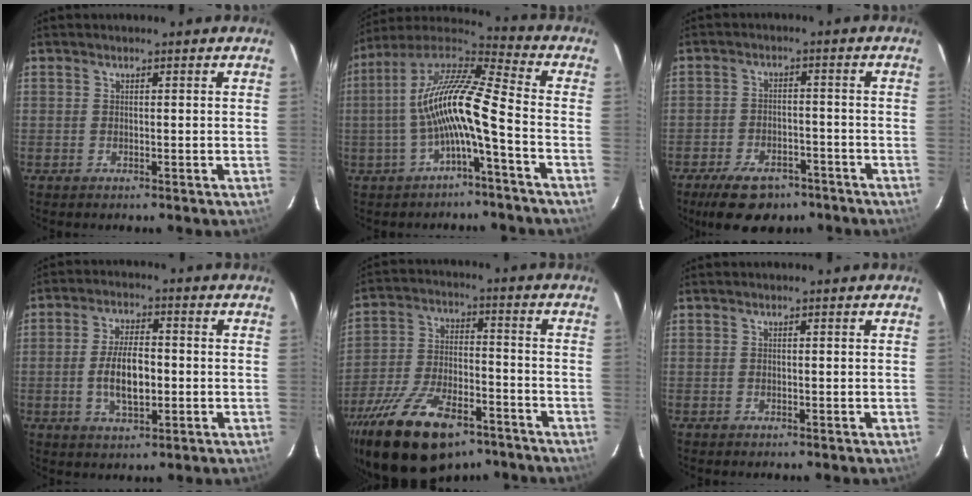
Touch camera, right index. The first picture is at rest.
{"total": 14.0, "force": [-2.8, 1.8, 13.6], "torque": [-0.265, 0.015, -0.058]}
{"total": 10.9, "force": [-7.8, 5.5, 5.2], "torque": [-0.124, 0.000, -0.115]}
{"total": 8.0, "force": [-1.3, 3.5, 7.1], "torque": [-0.139, 0.002, -0.020]}
{"total": 19.7, "force": [-13.7, 8.5, 11.4], "torque": [-0.227, -0.024, -0.223]}
{"total": 0.0}